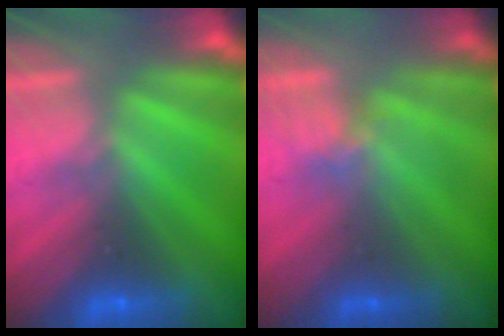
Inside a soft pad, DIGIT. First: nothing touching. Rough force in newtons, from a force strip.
{"total": 2.3}